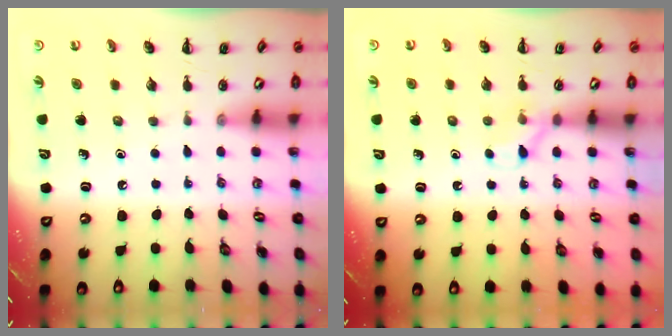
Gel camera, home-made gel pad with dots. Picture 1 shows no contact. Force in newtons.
{"total": 4.9, "press": 4.6, "slide": 1.8}